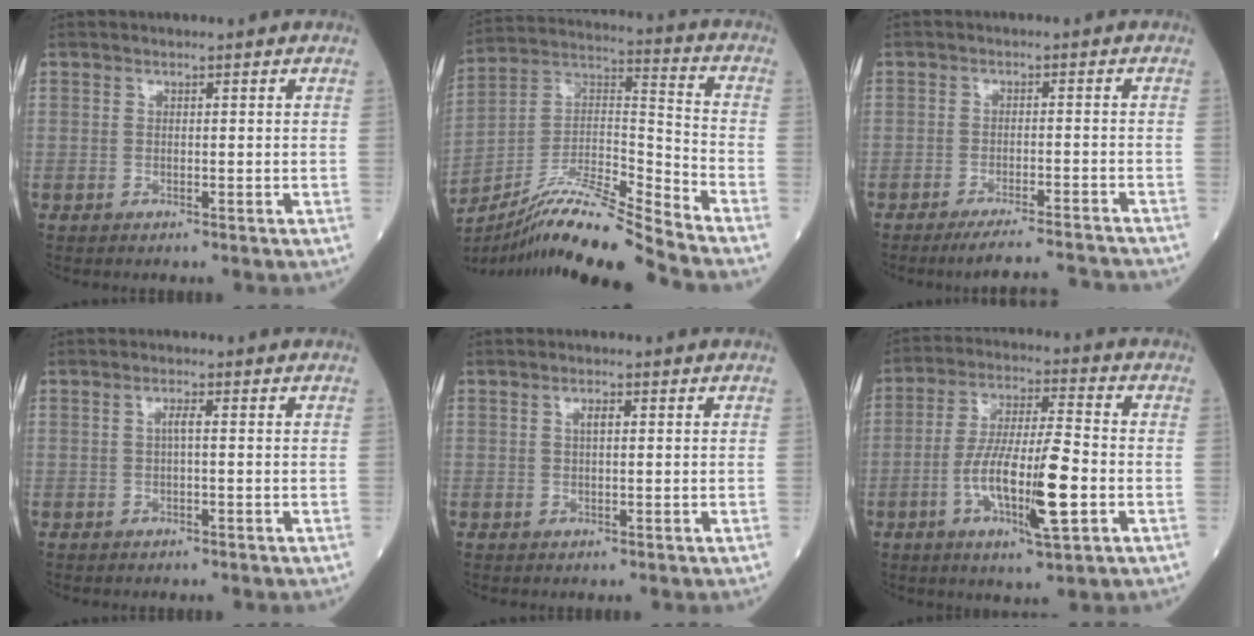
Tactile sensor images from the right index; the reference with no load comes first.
{"total": 16.4, "force": [-14.5, -1.5, 7.5], "torque": [-0.142, 0.023, -0.262]}
{"total": 10.3, "force": [-9.8, -0.5, 3.1], "torque": [-0.034, -0.008, -0.138]}
{"total": 1.2, "force": [0.0, 0.1, 1.2], "torque": [-0.025, 0.003, 0.000]}
{"total": 1.5, "force": [0.5, 0.4, 1.4], "torque": [-0.025, 0.002, 0.007]}
{"total": 13.1, "force": [-3.6, 1.8, 12.5], "torque": [-0.230, -0.005, -0.063]}